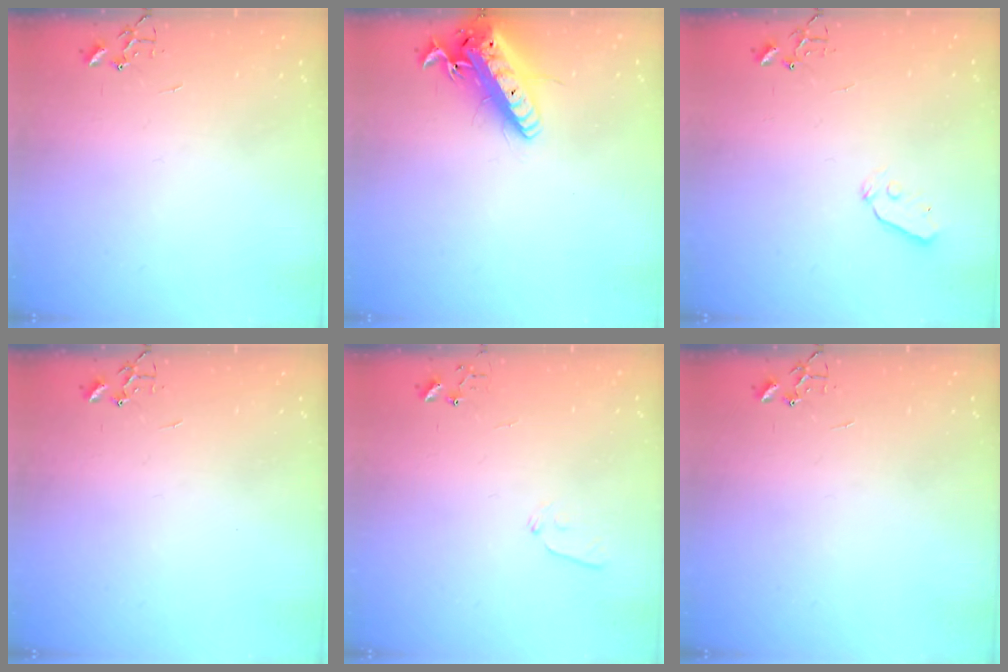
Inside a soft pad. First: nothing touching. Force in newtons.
{"total": 16.9, "press": 16.6, "slide": 3.2}
{"total": 4.5, "press": 4.4, "slide": 0.7}
{"total": 0.0}
{"total": 5.6, "press": 5.6, "slide": 0.6}
{"total": 0.0}